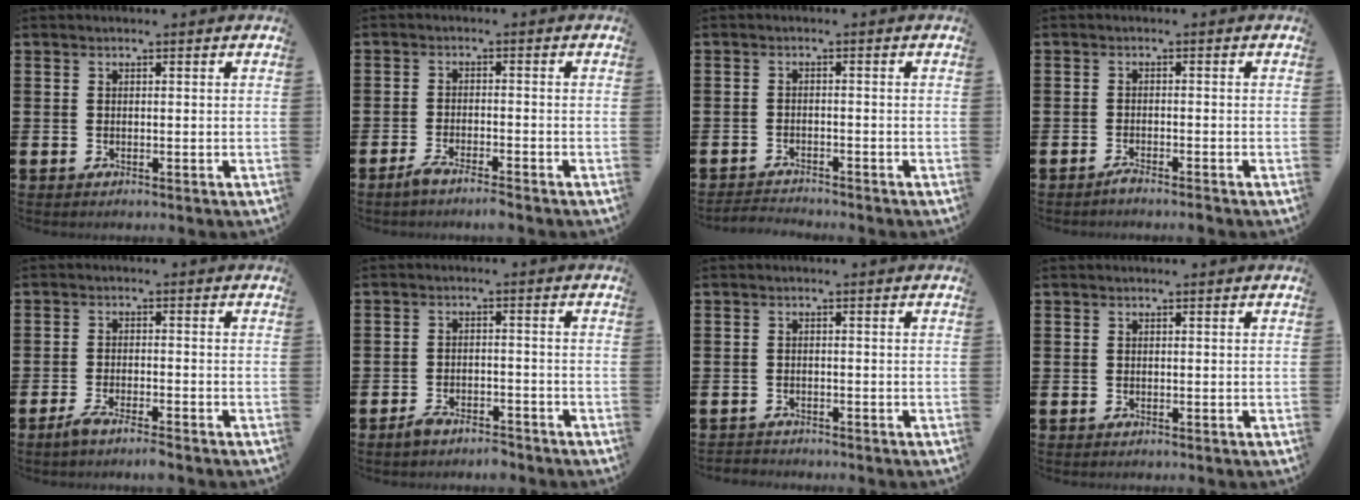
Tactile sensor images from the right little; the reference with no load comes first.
{"total": 2.5, "force": [-2.1, 0.1, 1.4], "torque": [-0.031, 0.003, -0.041]}
{"total": 1.9, "force": [-1.9, -0.1, 0.0], "torque": [-0.004, 0.002, -0.039]}
{"total": 1.3, "force": [-1.2, -0.1, 0.6], "torque": [-0.011, 0.000, -0.022]}
{"total": 2.7, "force": [-2.1, 0.1, 1.7], "torque": [-0.028, 0.004, -0.038]}
{"total": 3.0, "force": [-2.7, 0.8, 1.0], "torque": [-0.019, 0.010, -0.054]}
{"total": 1.0, "force": [-0.9, 0.1, -0.1], "torque": [0.000, 0.002, -0.020]}
{"total": 0.0}